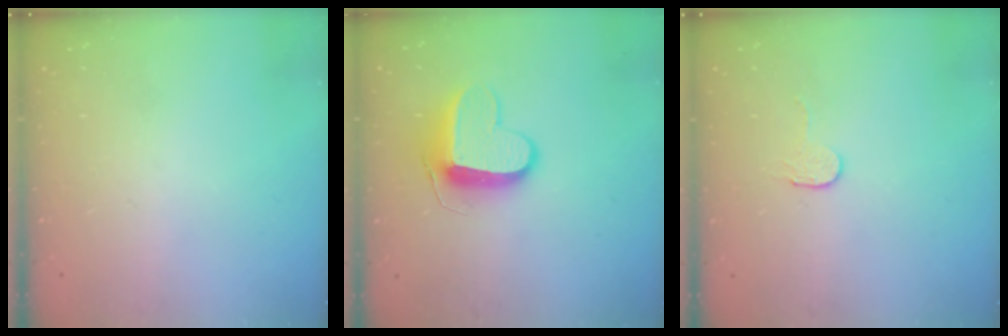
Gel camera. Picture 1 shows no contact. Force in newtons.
{"total": 10.3, "press": 10.2, "slide": 0.5}
{"total": 2.7, "press": 2.7, "slide": 0.2}